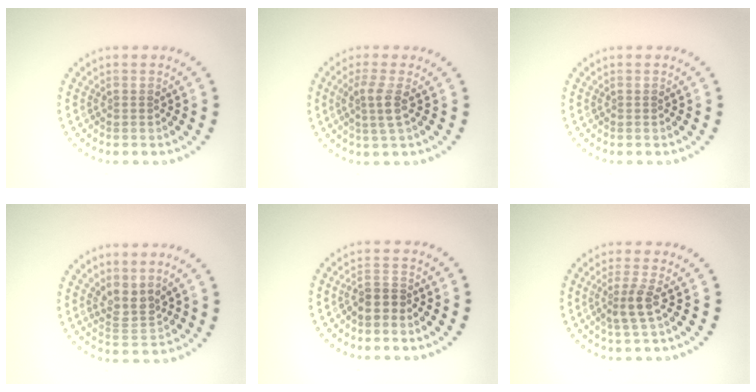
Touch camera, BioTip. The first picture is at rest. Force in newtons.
{"total": 2.2, "press": 1.8, "slide": 1.3}
{"total": 0.0}
{"total": 2.5, "press": 2.0, "slide": 1.6}
{"total": 1.5, "press": 1.1, "slide": 1.0}
{"total": 2.3, "press": 1.7, "slide": 1.5}